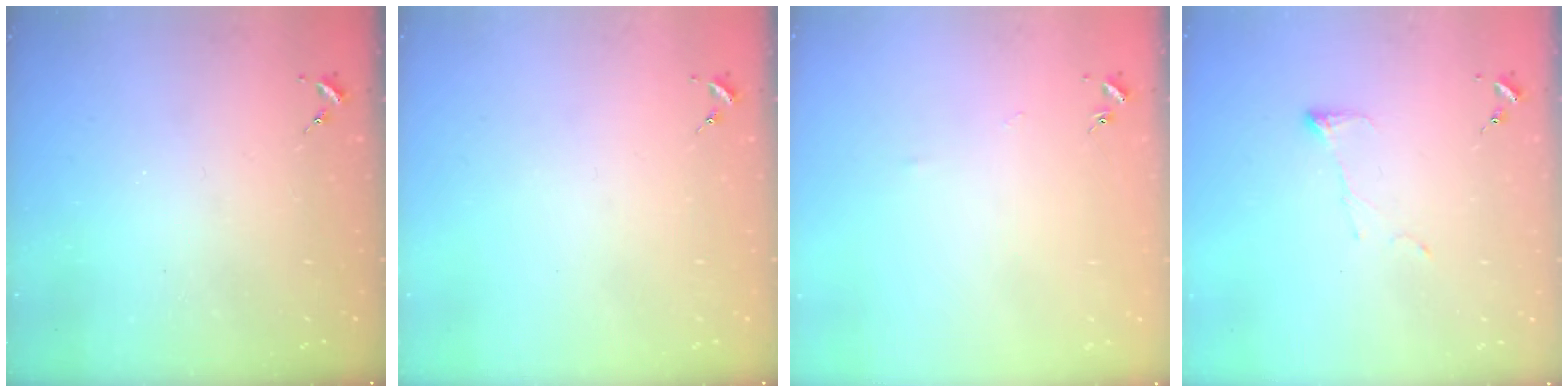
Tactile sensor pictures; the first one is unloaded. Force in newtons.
{"total": 0.0}
{"total": 2.5, "press": 2.5, "slide": 0.4}
{"total": 5.5, "press": 5.5, "slide": 0.4}